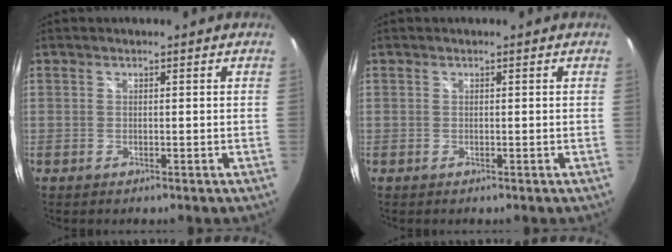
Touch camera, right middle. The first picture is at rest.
{"total": 0.0}